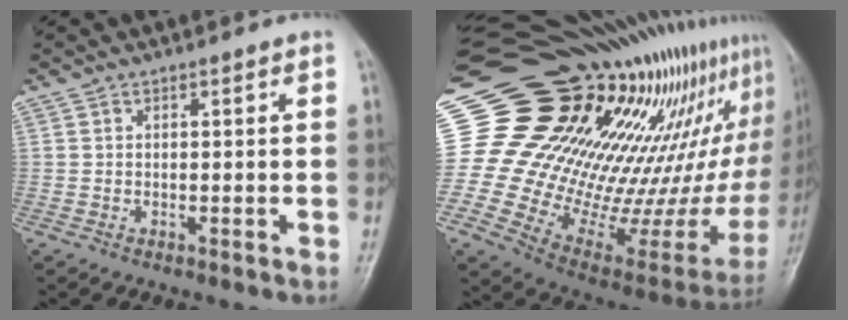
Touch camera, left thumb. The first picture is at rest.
{"total": 39.8, "force": [22.9, 17.8, 27.2], "torque": [-0.363, -0.052, 0.355]}